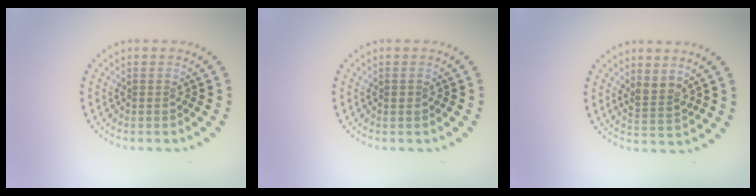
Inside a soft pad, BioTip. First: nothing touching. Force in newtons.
{"total": 0.5, "press": 0.5, "slide": 0.2}
{"total": 2.0, "press": 1.6, "slide": 1.2}